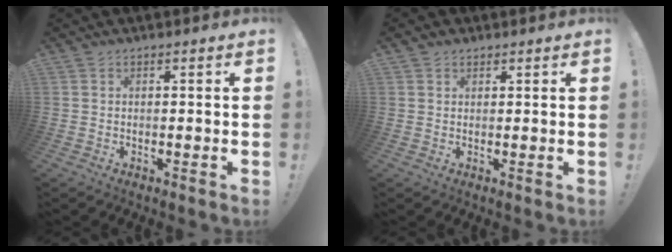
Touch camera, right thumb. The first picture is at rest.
{"total": 1.6, "force": [1.2, 1.1, 0.3], "torque": [0.000, -0.003, 0.022]}